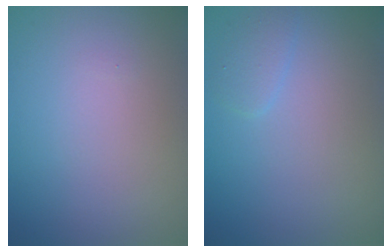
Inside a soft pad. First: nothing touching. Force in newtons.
{"total": 1.1, "press": 1.1, "slide": 0.1}